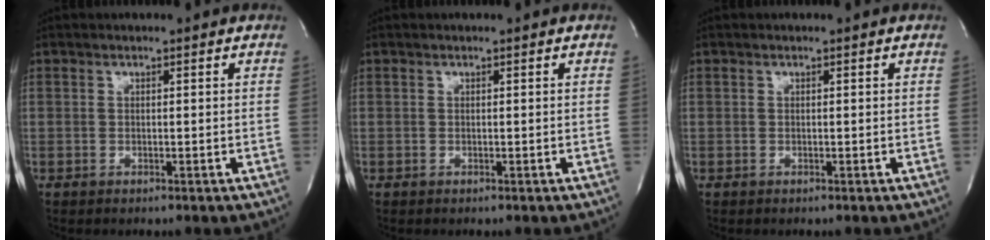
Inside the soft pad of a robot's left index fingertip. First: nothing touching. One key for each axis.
{"total": 0.0}
{"total": 0.0}